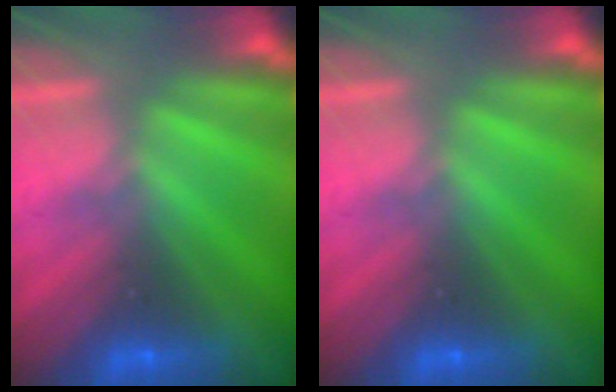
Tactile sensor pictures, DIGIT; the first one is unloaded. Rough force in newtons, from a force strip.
{"total": 0.0}